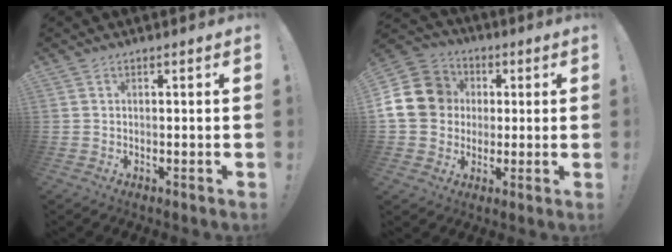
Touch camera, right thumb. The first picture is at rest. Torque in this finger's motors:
{"motor_torque": [1.67, 2.77, 1.03, -0.85, 0.10]}